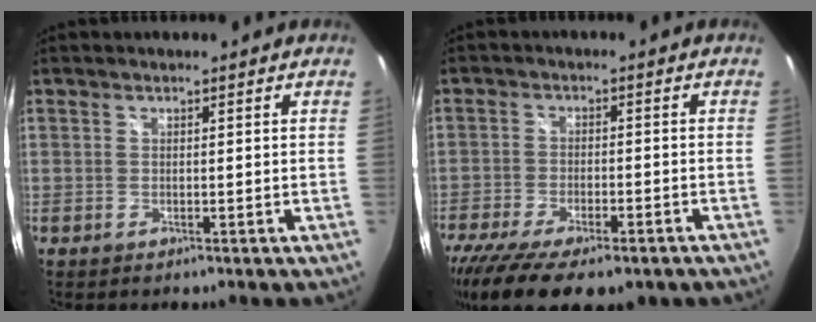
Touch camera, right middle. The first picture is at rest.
{"total": 17.5, "force": [-12.7, 6.1, 10.5], "torque": [-0.223, -0.061, -0.193]}